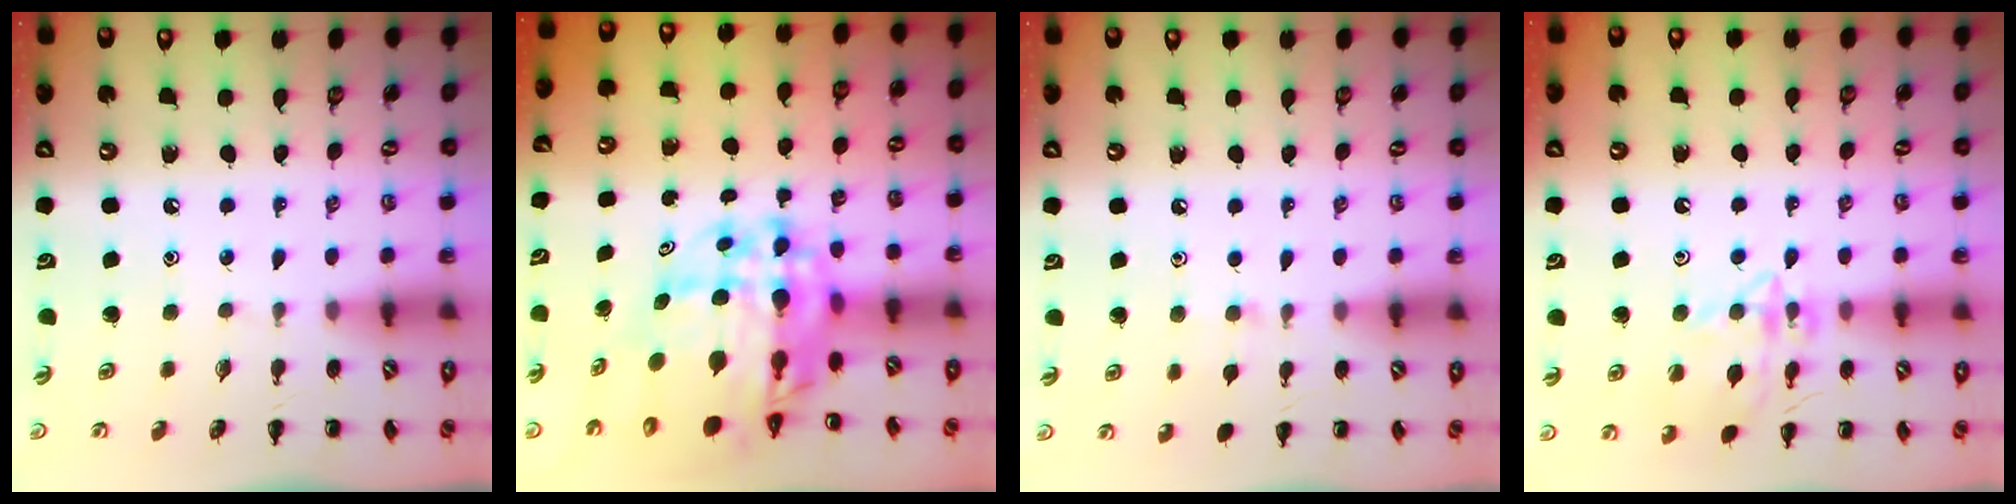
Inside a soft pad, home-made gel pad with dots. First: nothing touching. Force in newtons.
{"total": 14.3, "press": 13.6, "slide": 4.3}
{"total": 5.5, "press": 5.1, "slide": 2.0}
{"total": 13.5, "press": 13.5, "slide": 0.7}